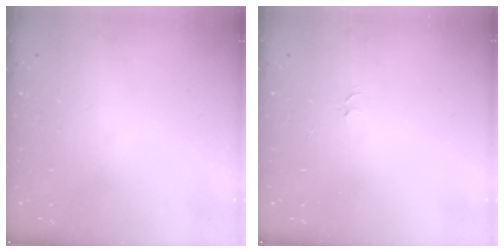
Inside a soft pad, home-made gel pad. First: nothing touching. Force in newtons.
{"total": 3.5, "press": 3.5, "slide": 0.3}